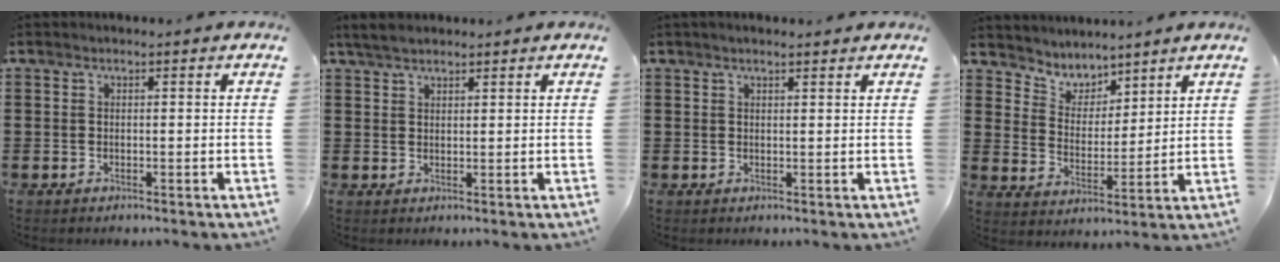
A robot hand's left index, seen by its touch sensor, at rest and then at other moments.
{"total": 2.7, "force": [2.4, 0.8, 1.1], "torque": [-0.028, 0.005, 0.046]}
{"total": 1.4, "force": [1.2, 0.1, 0.6], "torque": [-0.012, 0.001, 0.023]}
{"total": 4.8, "force": [4.3, 2.1, -0.3], "torque": [-0.025, -0.023, 0.075]}